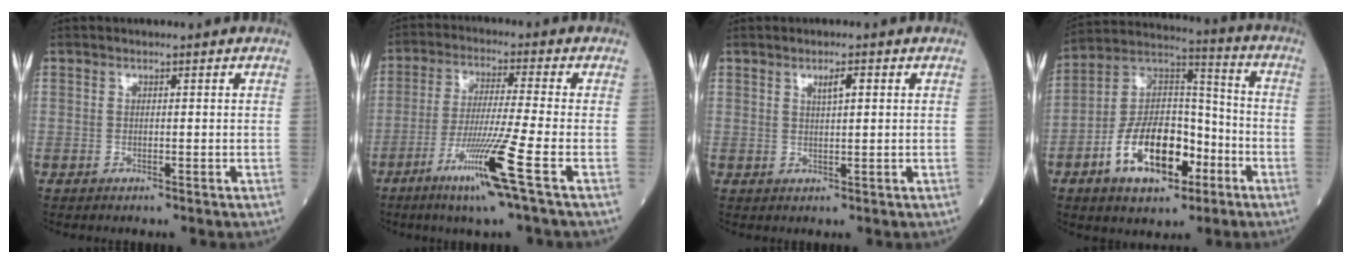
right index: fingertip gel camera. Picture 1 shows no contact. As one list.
[{"total": 10.8, "force": [-5.1, -1.8, 9.4], "torque": [-0.178, -0.029, -0.100]}, {"total": 2.2, "force": [0.9, 0.3, 2.0], "torque": [-0.034, 0.002, 0.017]}, {"total": 15.4, "force": [-6.5, 7.5, 11.7], "torque": [-0.224, 0.018, -0.109]}]